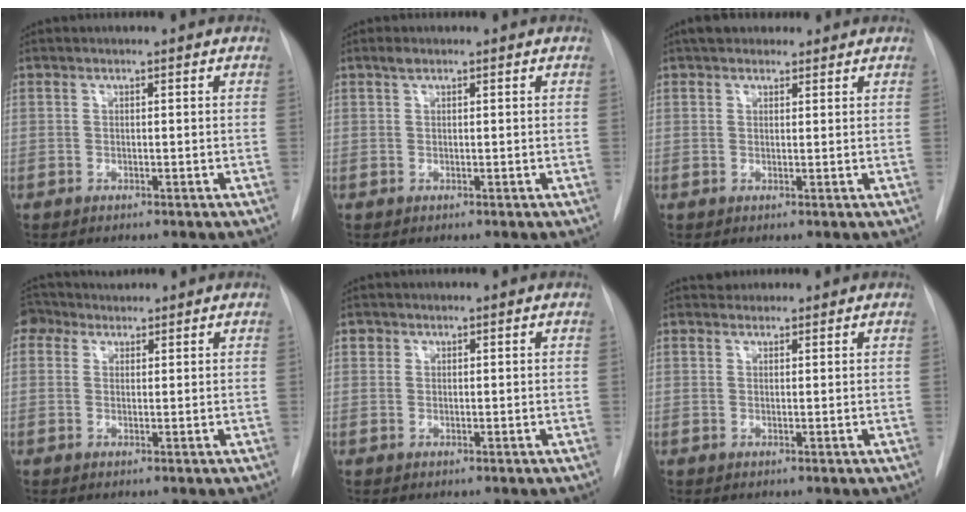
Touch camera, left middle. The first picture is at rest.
{"total": 0.9, "force": [0.6, 0.3, 0.5], "torque": [-0.010, 0.008, 0.011]}
{"total": 4.8, "force": [3.9, 2.3, 1.6], "torque": [-0.014, 0.024, 0.062]}
{"total": 3.0, "force": [2.5, 1.7, -0.1], "torque": [-0.001, 0.025, 0.044]}
{"total": 0.9, "force": [0.4, 0.8, 0.0], "torque": [0.010, 0.003, 0.003]}
{"total": 1.6, "force": [1.4, 0.7, -0.2], "torque": [0.003, 0.010, 0.021]}